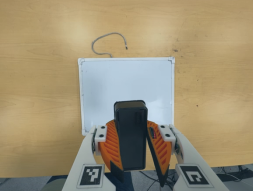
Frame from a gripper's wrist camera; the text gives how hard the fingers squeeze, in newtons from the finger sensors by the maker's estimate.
{"total": 10.9, "left": 11.1, "right": 10.7}